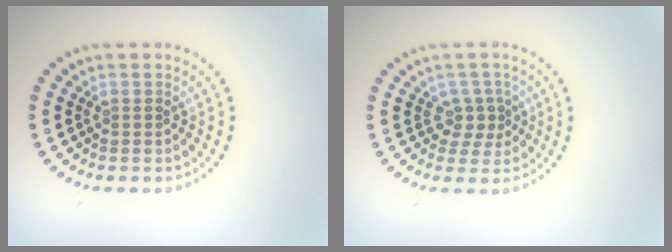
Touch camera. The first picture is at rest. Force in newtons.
{"total": 2.1, "press": 1.7, "slide": 1.2}